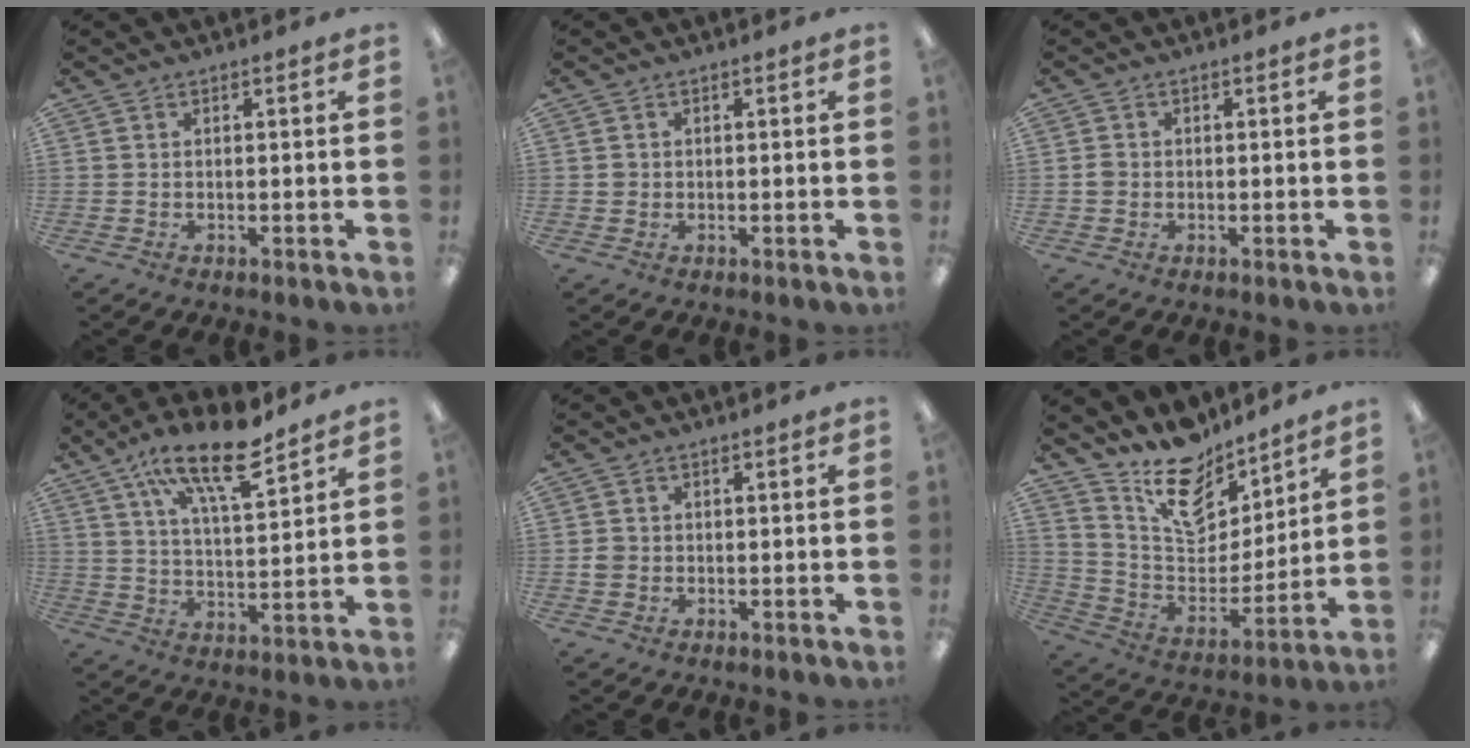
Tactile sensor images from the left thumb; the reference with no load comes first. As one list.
[{"total": 1.1, "force": [0.0, 1.1, 0.2], "torque": [-0.004, 0.006, -0.001]}, {"total": 1.6, "force": [0.0, 1.5, 0.3], "torque": [0.002, 0.002, -0.004]}, {"total": 16.5, "force": [11.0, 5.6, 11.0], "torque": [-0.184, -0.051, 0.183]}, {"total": 1.9, "force": [-0.2, 1.8, 0.5], "torque": [-0.009, 0.004, -0.005]}, {"total": 16.4, "force": [12.8, 8.3, 6.2], "torque": [-0.110, -0.092, 0.232]}]